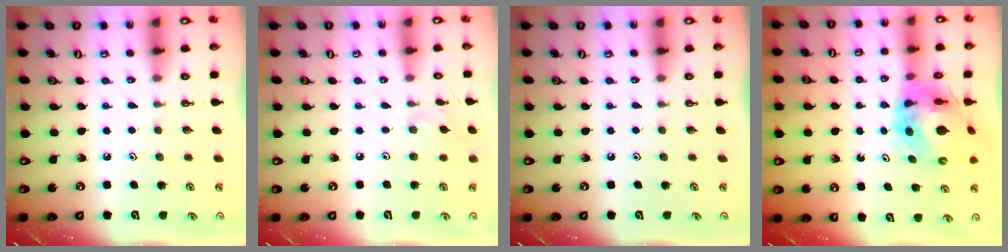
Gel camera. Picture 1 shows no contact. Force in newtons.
{"total": 4.2, "press": 4.2, "slide": 0.6}
{"total": 0.0}
{"total": 12.0, "press": 11.9, "slide": 1.4}